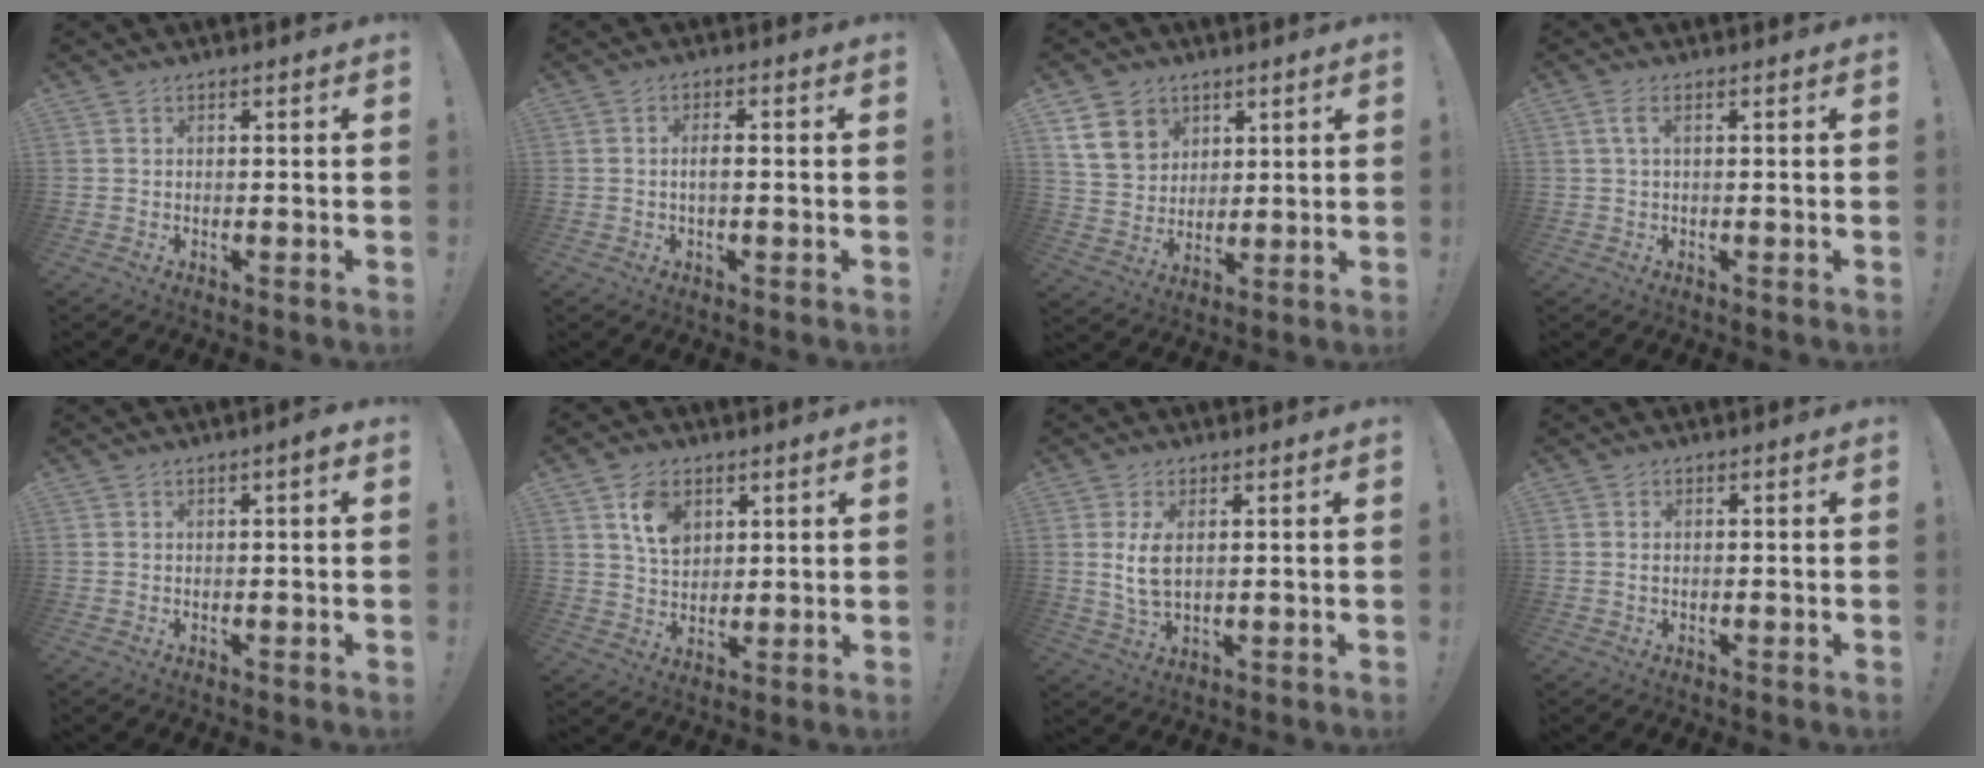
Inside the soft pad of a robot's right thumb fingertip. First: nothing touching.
{"total": 2.8, "force": [-0.5, 0.7, 2.7], "torque": [-0.040, 0.000, -0.011]}
{"total": 12.1, "force": [6.3, 9.4, 4.3], "torque": [-0.070, -0.026, 0.129]}
{"total": 2.7, "force": [0.8, 0.7, 2.4], "torque": [-0.055, 0.005, 0.015]}
{"total": 1.8, "force": [0.5, -0.2, 1.8], "torque": [-0.017, -0.005, 0.003]}
{"total": 9.6, "force": [4.5, 6.9, 4.9], "torque": [-0.071, -0.014, 0.086]}
{"total": 6.9, "force": [1.4, 3.6, 5.7], "torque": [-0.102, -0.013, 0.021]}
{"total": 0.7, "force": [0.4, 0.4, 0.4], "torque": [-0.001, 0.000, 0.004]}